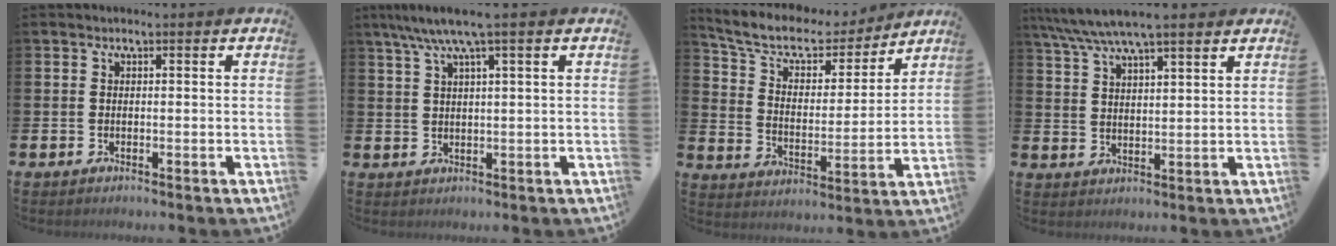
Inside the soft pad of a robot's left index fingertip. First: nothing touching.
{"total": 4.9, "force": [3.3, 0.3, 3.6], "torque": [-0.080, 0.000, 0.058]}
{"total": 8.2, "force": [7.2, 2.9, 2.5], "torque": [-0.079, -0.049, 0.123]}
{"total": 7.2, "force": [6.4, 0.9, 3.2], "torque": [-0.082, -0.017, 0.115]}